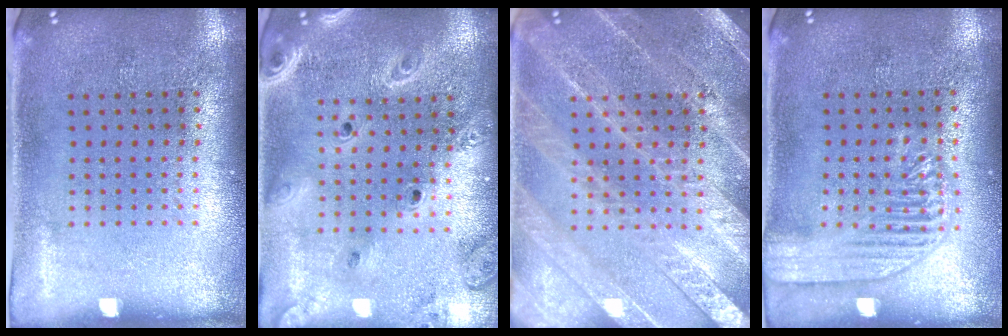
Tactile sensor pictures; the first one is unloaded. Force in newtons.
{"total": 2.6, "press": 2.3, "slide": 1.2}
{"total": 3.1, "press": 3.1, "slide": 0.4}
{"total": 1.8, "press": 1.7, "slide": 0.2}